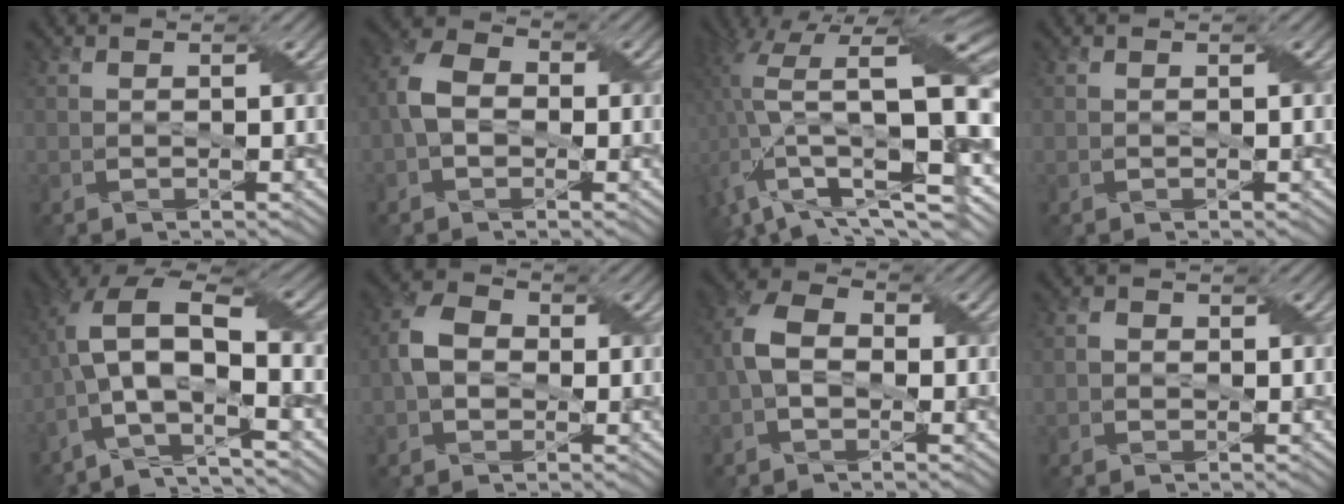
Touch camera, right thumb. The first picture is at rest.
{"total": 5.2, "force": [-0.7, 3.6, 3.6], "torque": [-0.081, 0.010, -0.023]}
{"total": 19.1, "force": [0.5, 8.5, 17.0], "torque": [-0.328, -0.030, 0.022]}
{"total": 0.0}
{"total": 12.5, "force": [-3.5, 4.7, 11.1], "torque": [-0.231, 0.001, -0.058]}
{"total": 4.6, "force": [-0.4, 3.6, 2.9], "torque": [-0.064, 0.009, -0.014]}
{"total": 6.0, "force": [-0.6, 3.9, 4.5], "torque": [-0.100, 0.012, -0.023]}
{"total": 1.1, "force": [-0.2, 1.0, 0.3], "torque": [-0.007, -0.001, -0.005]}